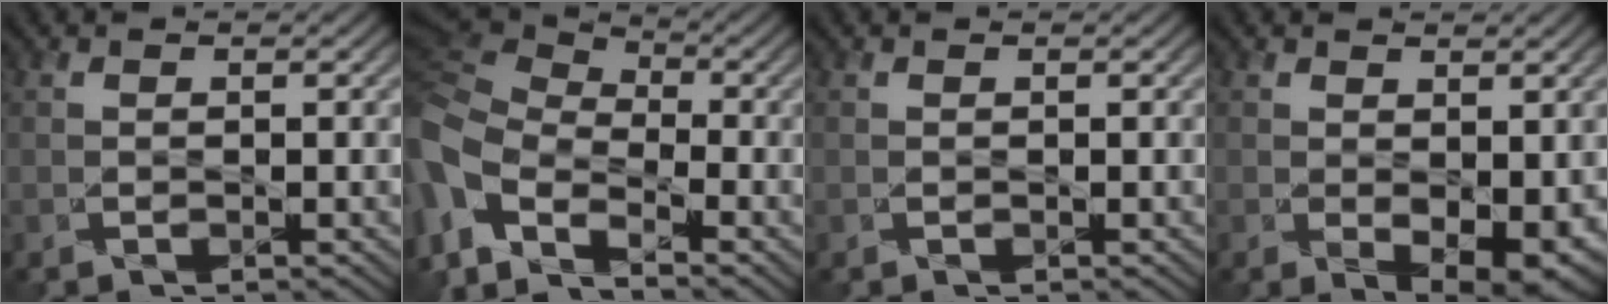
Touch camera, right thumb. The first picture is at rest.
{"total": 12.9, "force": [-4.4, 7.2, 9.8], "torque": [-0.278, -0.018, -0.074]}
{"total": 0.0}
{"total": 5.1, "force": [-0.5, 2.7, 4.3], "torque": [-0.074, -0.023, 0.006]}